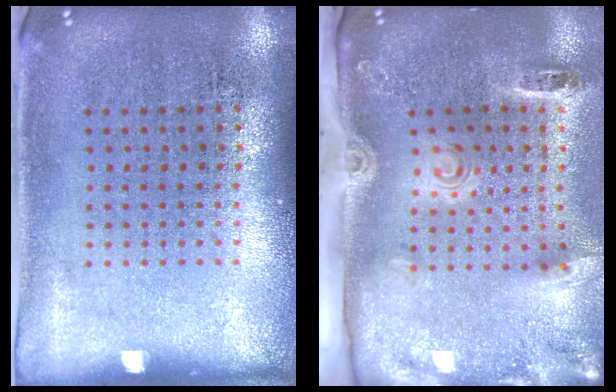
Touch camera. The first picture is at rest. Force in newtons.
{"total": 2.9, "press": 1.9, "slide": 2.1}